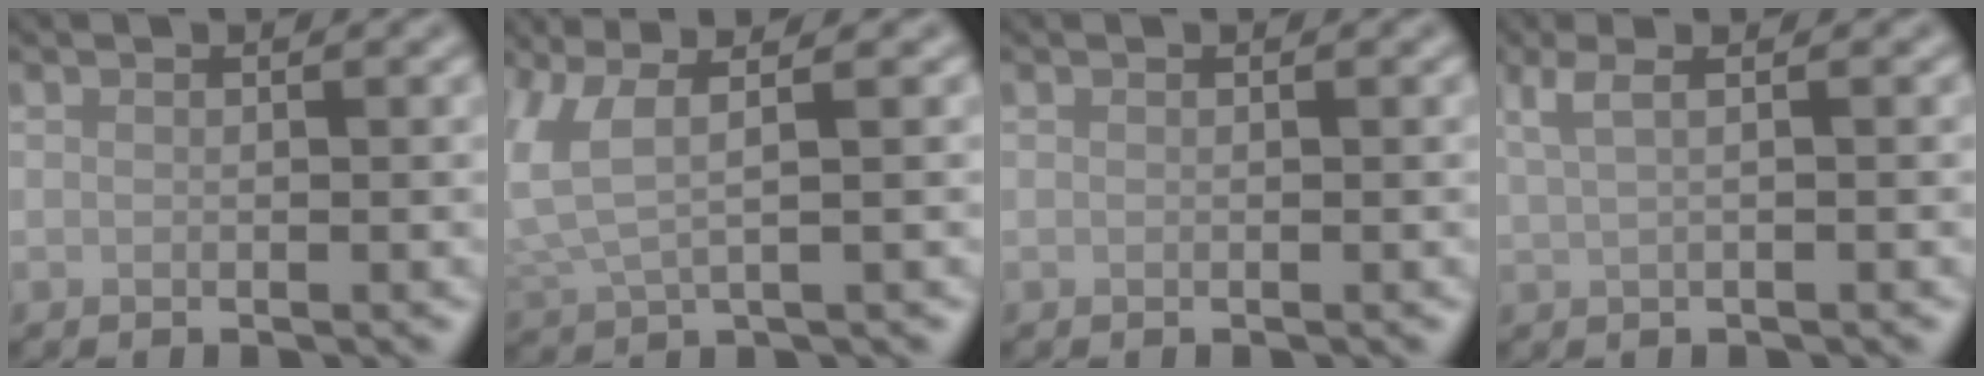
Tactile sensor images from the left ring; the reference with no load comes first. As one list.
[{"total": 4.3, "force": [1.7, 1.2, 3.7], "torque": [-0.096, 0.007, 0.038]}, {"total": 0.0}, {"total": 2.7, "force": [1.2, 1.0, 2.2], "torque": [-0.035, 0.002, 0.010]}]